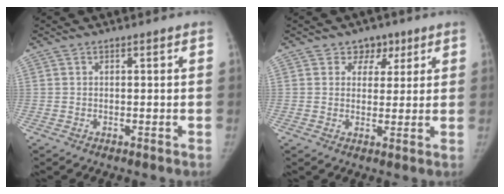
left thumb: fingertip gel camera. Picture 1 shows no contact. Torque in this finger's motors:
{"motor_torque": [-0.26, -0.36, -0.02, -0.01, -0.03]}